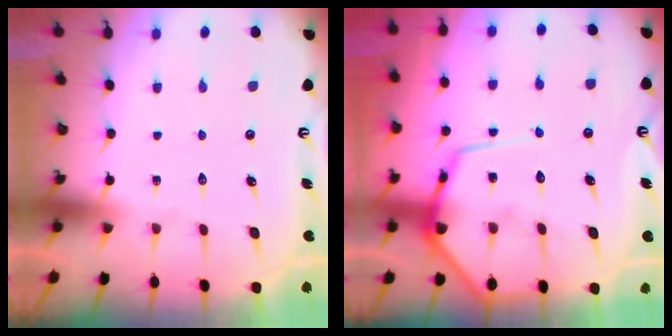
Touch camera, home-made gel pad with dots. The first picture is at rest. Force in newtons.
{"total": 11.8, "press": 11.8, "slide": 1.1}